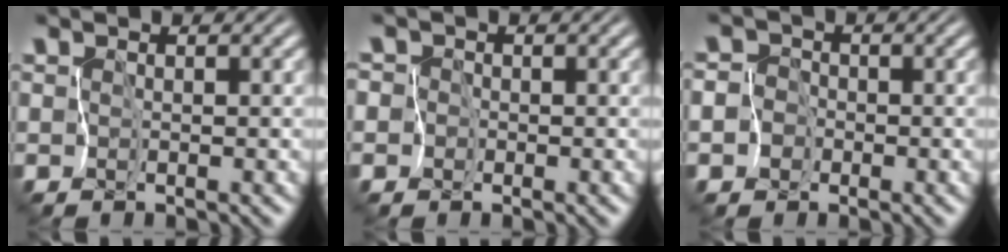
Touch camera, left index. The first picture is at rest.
{"total": 3.9, "force": [-0.9, 3.7, 0.7], "torque": [-0.013, 0.016, -0.052]}
{"total": 4.9, "force": [-2.4, 4.2, 0.7], "torque": [-0.008, -0.001, -0.065]}